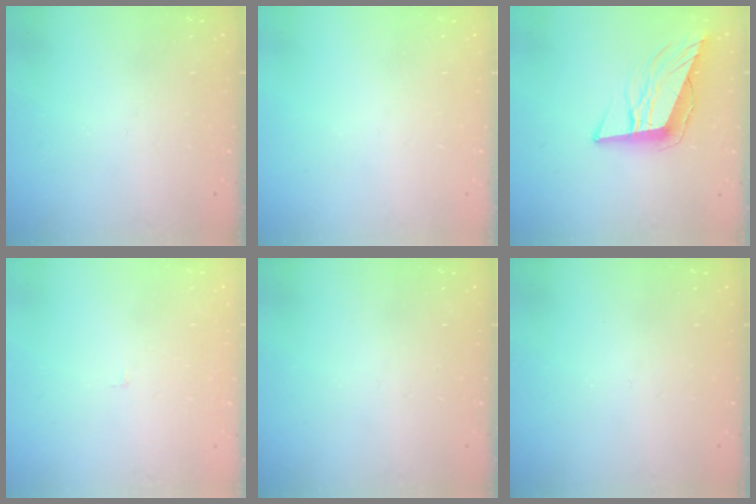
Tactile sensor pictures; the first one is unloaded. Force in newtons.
{"total": 0.0}
{"total": 12.1, "press": 11.5, "slide": 3.6}
{"total": 1.6, "press": 1.6, "slide": 0.1}
{"total": 0.0}
{"total": 0.0}